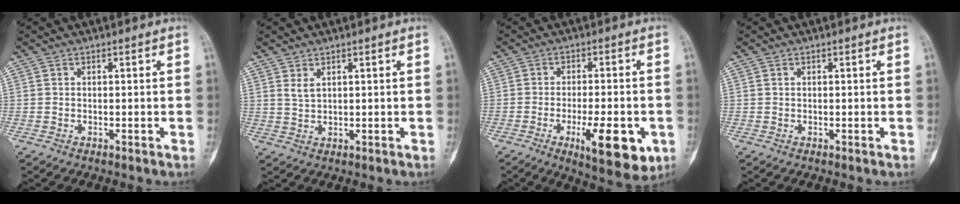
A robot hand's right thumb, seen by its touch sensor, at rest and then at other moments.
{"total": 2.1, "force": [1.3, 0.8, 1.3], "torque": [-0.026, -0.009, 0.034]}
{"total": 12.8, "force": [-4.5, 4.4, 11.2], "torque": [-0.149, -0.003, -0.058]}
{"total": 0.0}